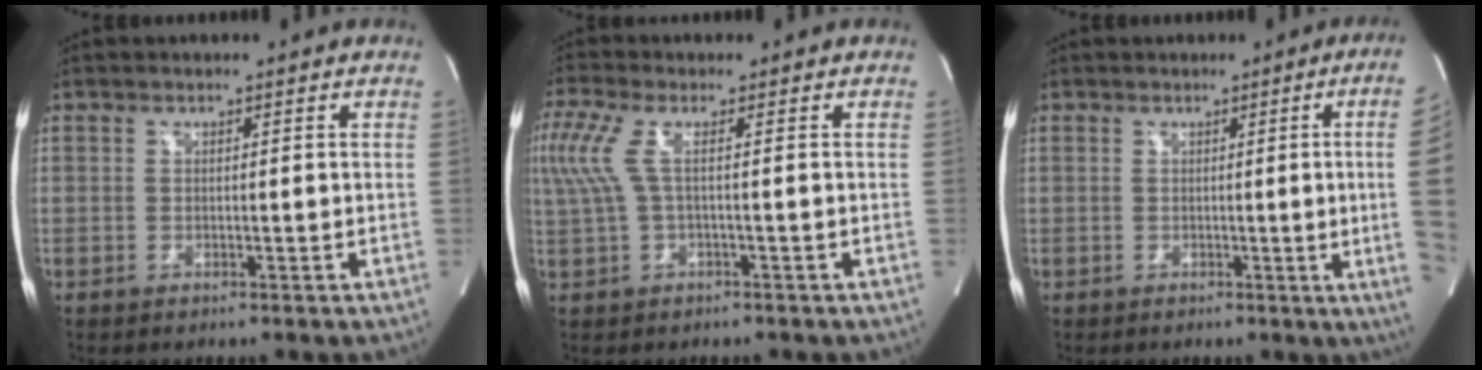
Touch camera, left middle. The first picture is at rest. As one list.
[{"total": 5.1, "force": [0.8, 1.1, 4.9], "torque": [-0.141, 0.025, 0.019]}, {"total": 9.5, "force": [-0.1, -3.4, 8.8], "torque": [-0.075, -0.015, -0.006]}]